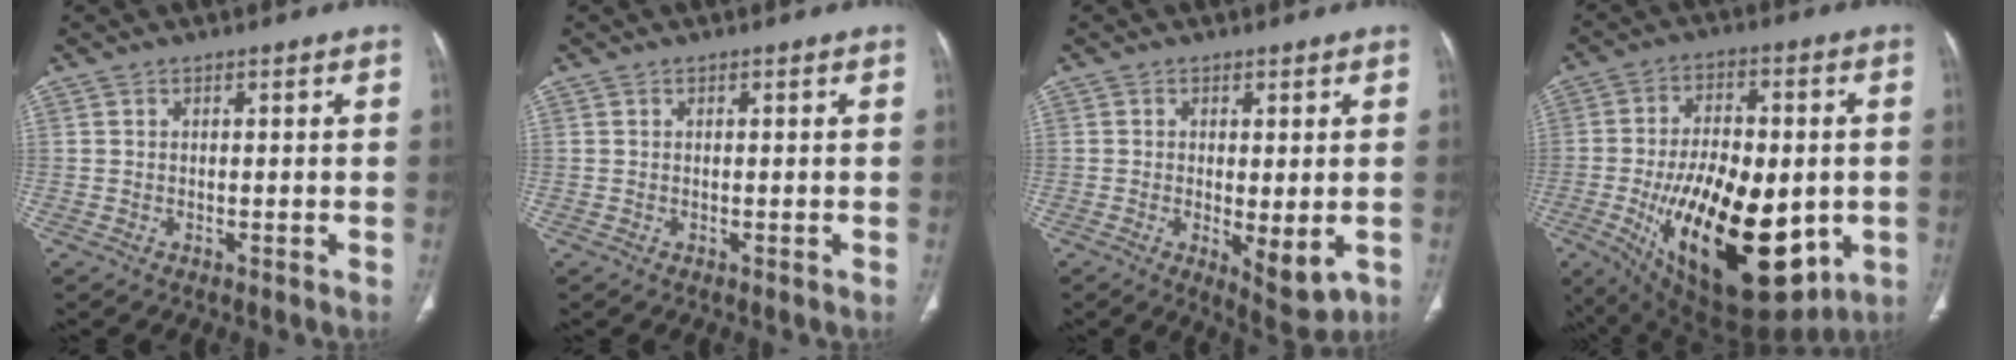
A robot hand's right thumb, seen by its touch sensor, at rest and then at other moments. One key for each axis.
{"total": 0.0}
{"total": 6.8, "fx": -1.5, "fy": 2.6, "fz": 6.1, "tx": -0.090, "ty": -0.020, "tz": -0.016}
{"total": 28.8, "fx": -6.5, "fy": 14.4, "fz": 24.1, "tx": -0.380, "ty": -0.016, "tz": -0.072}